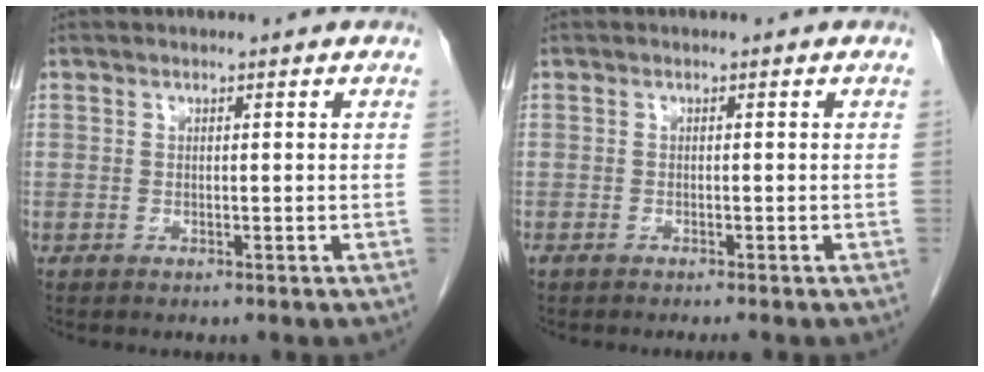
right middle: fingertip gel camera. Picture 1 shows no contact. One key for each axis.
{"total": 1.7, "fx": -1.4, "fy": 0.0, "fz": 0.8, "tx": -0.012, "ty": -0.003, "tz": -0.020}